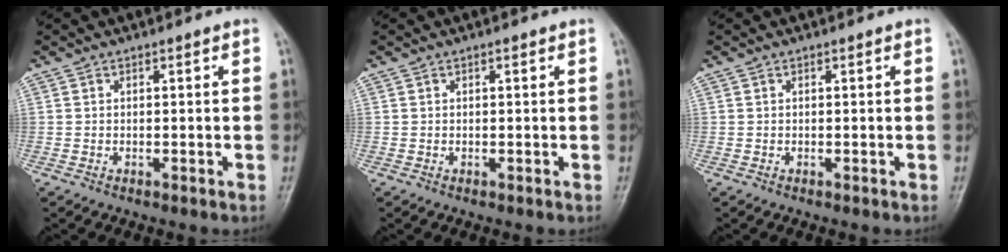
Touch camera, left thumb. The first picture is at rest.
{"total": 0.0}
{"total": 0.0}